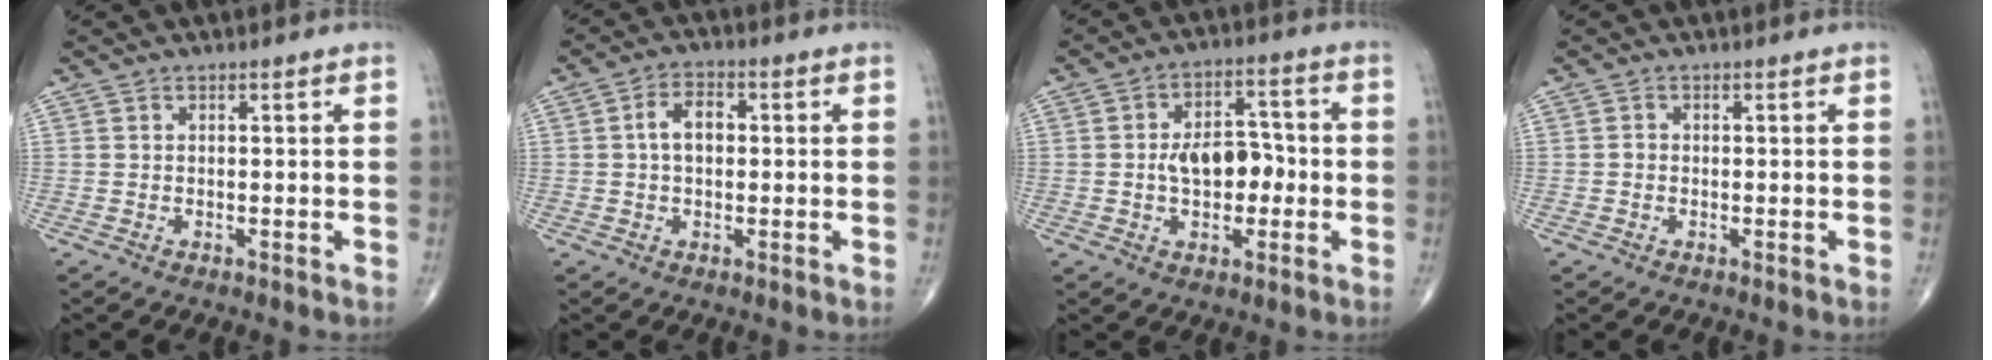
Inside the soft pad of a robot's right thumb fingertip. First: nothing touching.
{"total": 5.1, "force": [0.3, 3.3, 3.9], "torque": [-0.065, 0.017, 0.001]}
{"total": 10.1, "force": [-1.0, 6.3, 7.9], "torque": [-0.098, 0.027, -0.021]}
{"total": 0.7, "force": [-0.2, 0.6, 0.3], "torque": [-0.003, 0.002, -0.007]}